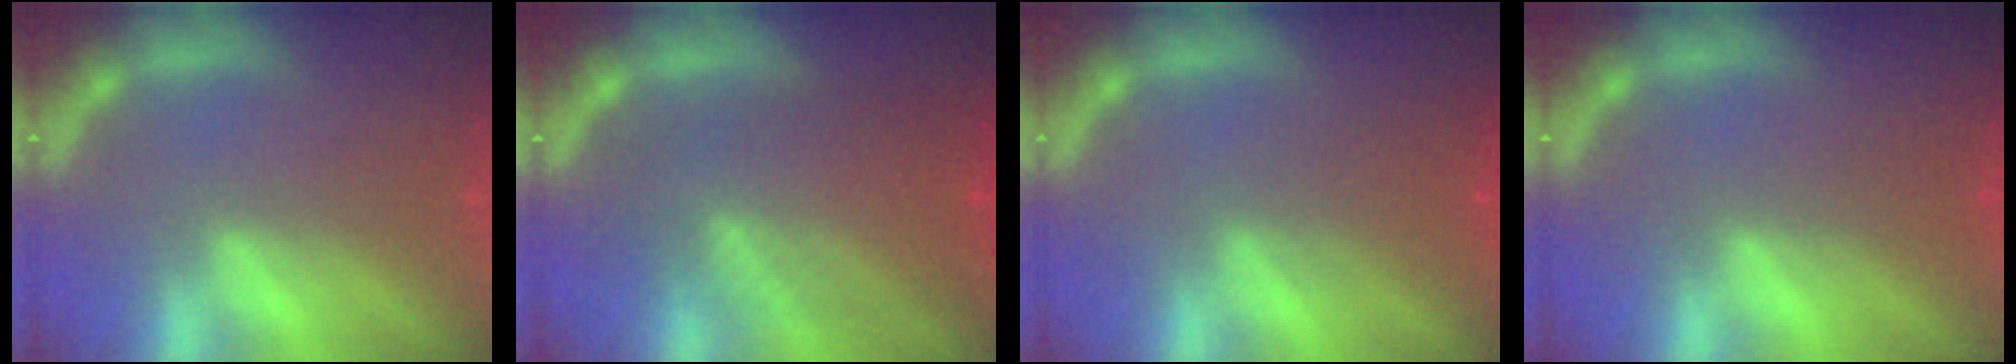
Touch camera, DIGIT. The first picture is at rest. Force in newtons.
{"total": 8.0}
{"total": 2.5}
{"total": 1.0}